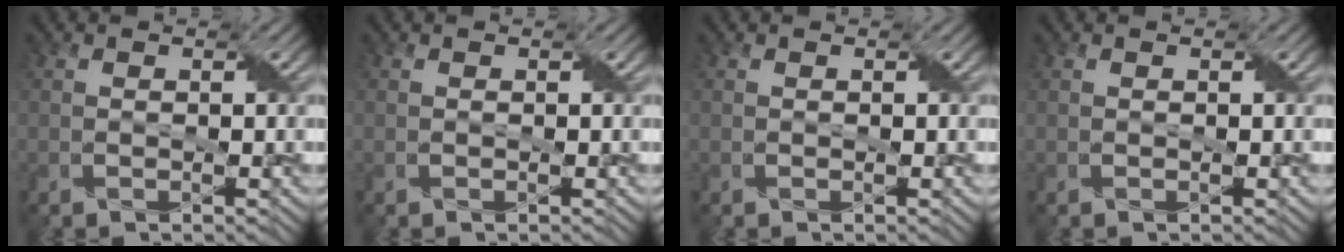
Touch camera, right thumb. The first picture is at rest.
{"total": 0.0}
{"total": 0.0}
{"total": 0.0}